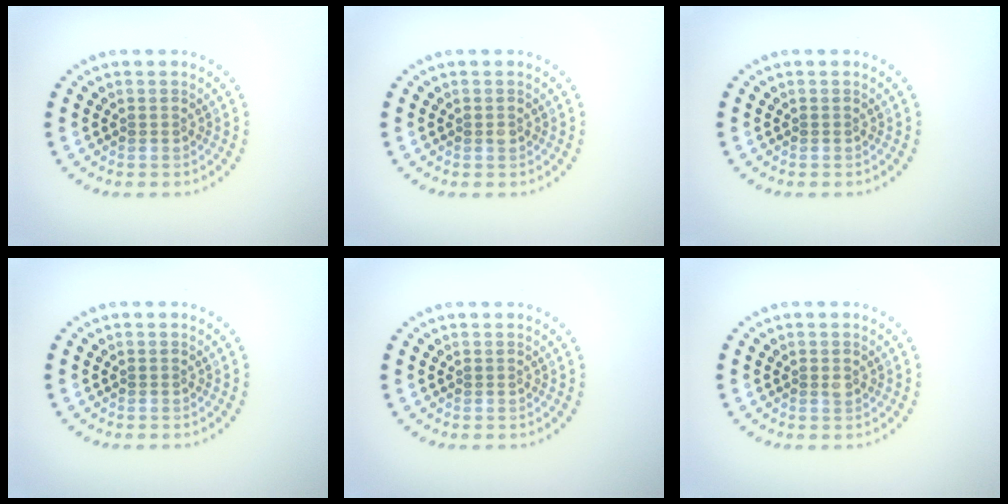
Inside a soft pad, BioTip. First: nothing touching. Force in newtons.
{"total": 0.5, "press": 0.5, "slide": 0.1}
{"total": 0.0}
{"total": 0.0}
{"total": 0.0}
{"total": 0.6, "press": 0.5, "slide": 0.3}